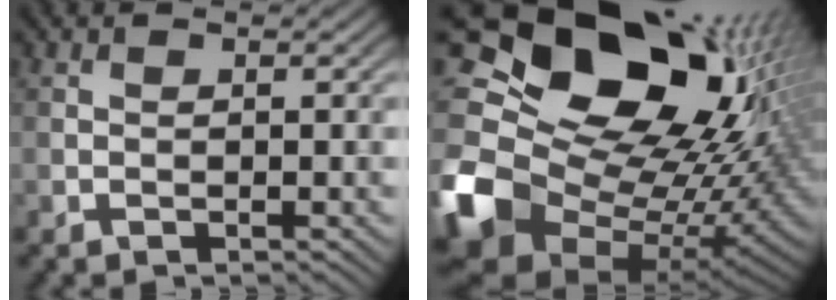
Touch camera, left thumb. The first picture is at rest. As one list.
[{"total": 21.6, "force": [4.4, 16.4, 13.3], "torque": [-0.314, -0.023, 0.103]}]